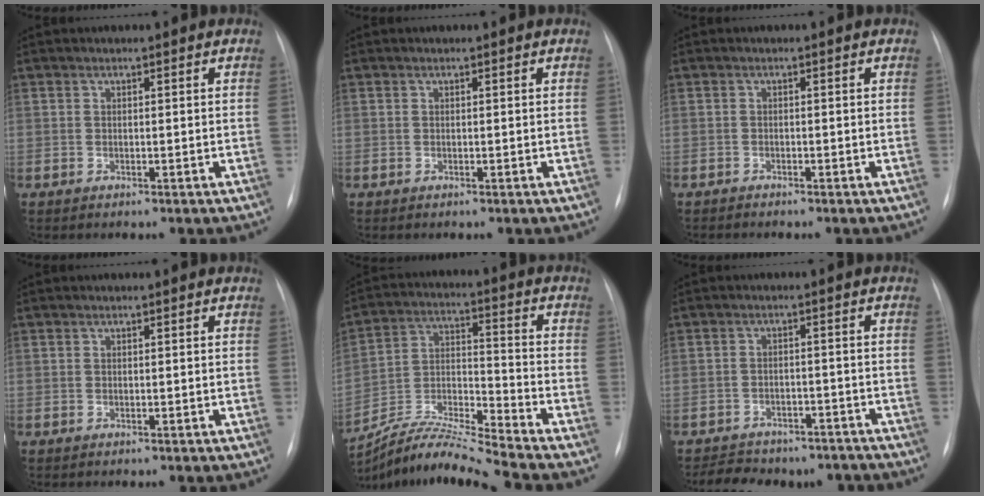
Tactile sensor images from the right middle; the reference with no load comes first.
{"total": 0.0}
{"total": 0.7, "force": [-0.7, 0.1, 0.1], "torque": [-0.004, -0.001, -0.014]}
{"total": 0.0}
{"total": 11.8, "force": [-11.2, -2.2, 3.1], "torque": [-0.059, 0.005, -0.209]}
{"total": 11.9, "force": [-10.1, 5.4, 3.2], "torque": [-0.056, 0.014, -0.121]}